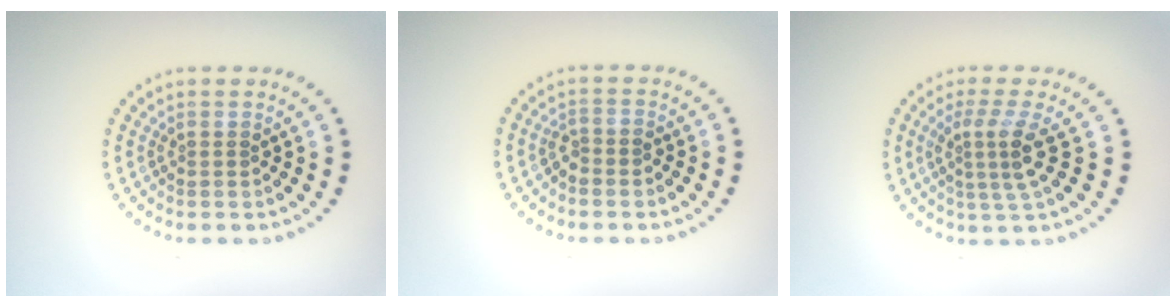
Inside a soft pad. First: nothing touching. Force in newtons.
{"total": 1.3, "press": 1.1, "slide": 0.7}
{"total": 3.2, "press": 2.2, "slide": 2.2}